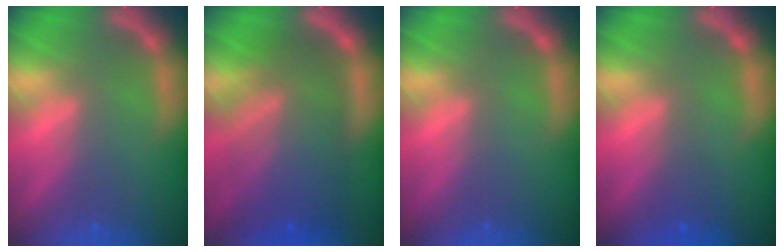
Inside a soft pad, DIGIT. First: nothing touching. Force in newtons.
{"total": 10.0}
{"total": 0.0}
{"total": 1.5}